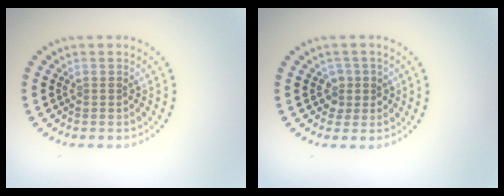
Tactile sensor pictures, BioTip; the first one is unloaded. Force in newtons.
{"total": 1.8, "press": 1.5, "slide": 1.1}